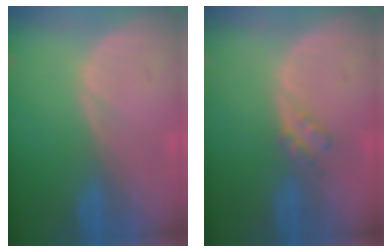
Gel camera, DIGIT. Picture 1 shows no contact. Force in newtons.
{"total": 2.4, "press": 2.4, "slide": 0.2}